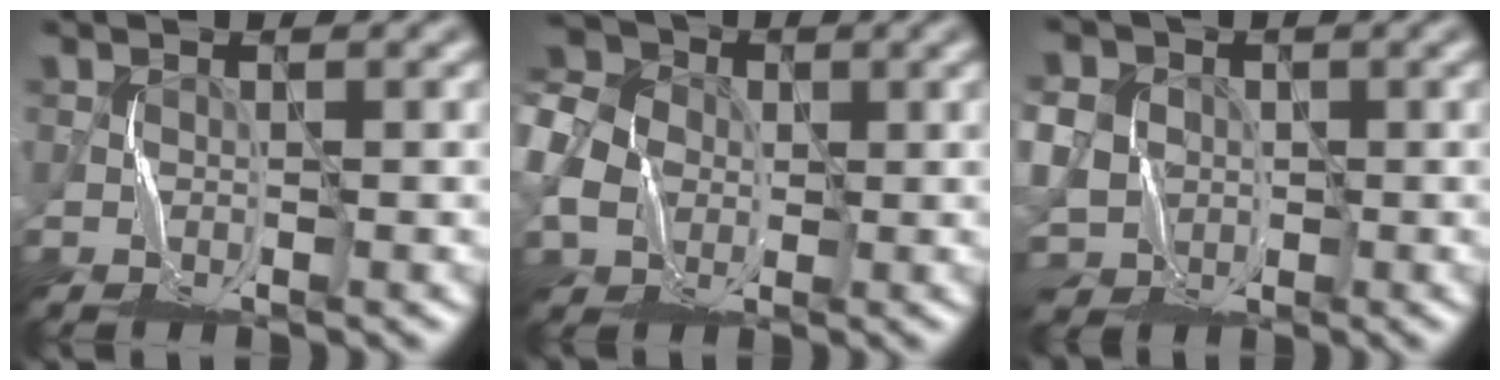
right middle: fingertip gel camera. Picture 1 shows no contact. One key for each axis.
{"total": 6.2, "fx": -1.1, "fy": 5.4, "fz": 2.8, "tx": -0.087, "ty": 0.009, "tz": -0.029}
{"total": 9.0, "fx": -0.3, "fy": 8.3, "fz": 3.4, "tx": -0.090, "ty": 0.015, "tz": -0.044}